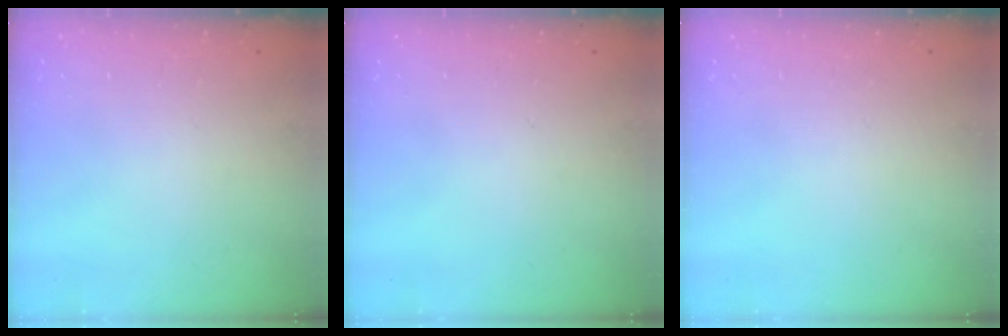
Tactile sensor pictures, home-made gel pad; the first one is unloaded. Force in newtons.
{"total": 0.0}
{"total": 0.0}